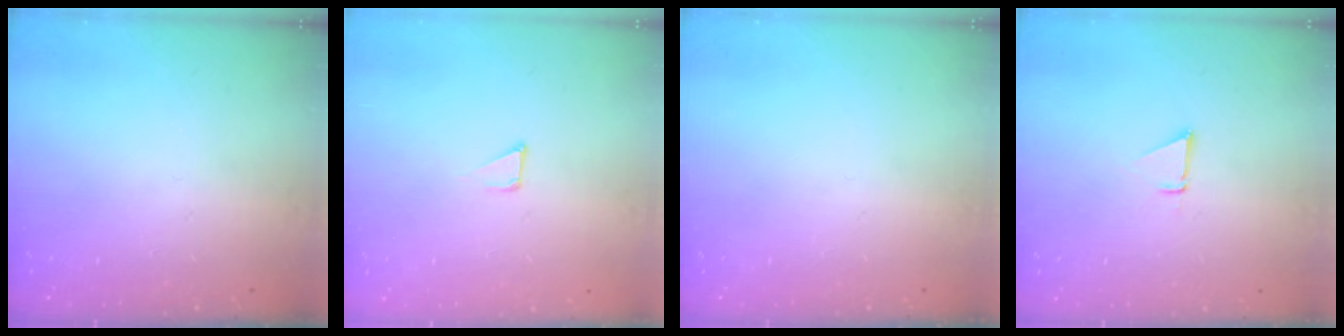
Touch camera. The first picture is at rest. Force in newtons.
{"total": 1.7, "press": 1.7, "slide": 0.0}
{"total": 0.0}
{"total": 1.5, "press": 1.5, "slide": 0.0}